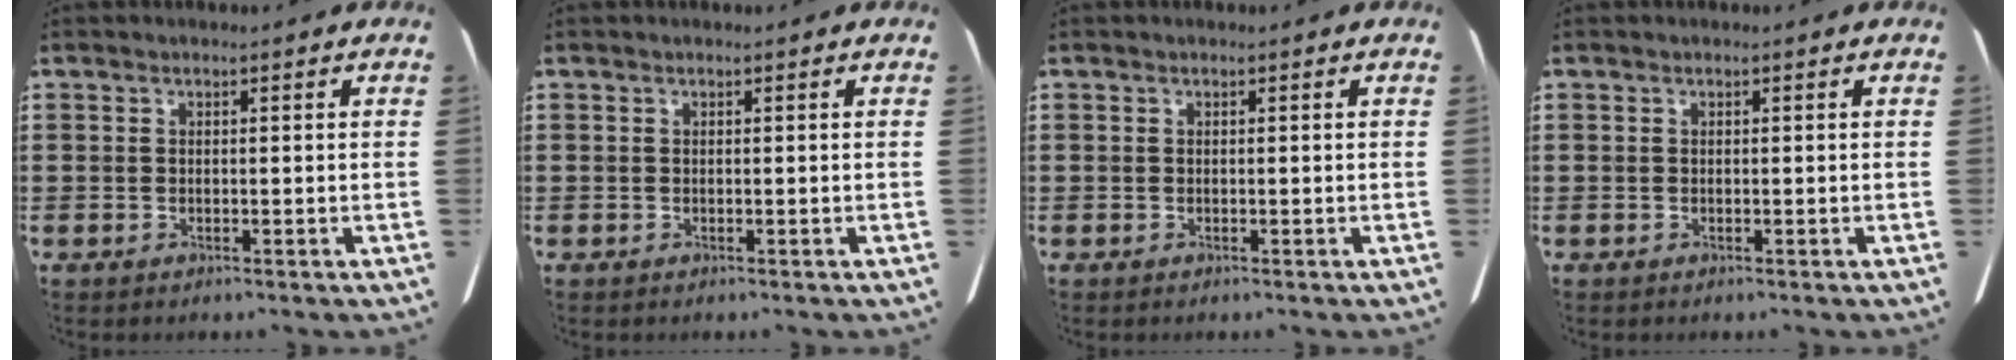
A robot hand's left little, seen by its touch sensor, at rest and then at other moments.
{"total": 0.0}
{"total": 0.0}
{"total": 0.0}